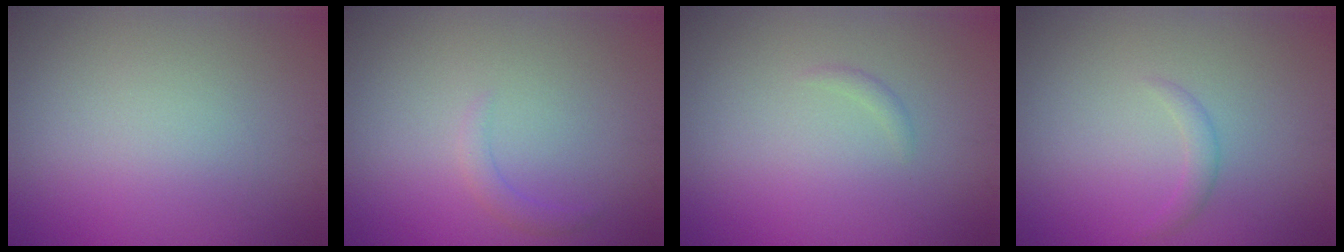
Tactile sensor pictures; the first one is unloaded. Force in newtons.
{"total": 1.1, "press": 1.1, "slide": 0.1}
{"total": 0.6, "press": 0.6, "slide": 0.0}
{"total": 1.2, "press": 1.1, "slide": 0.2}